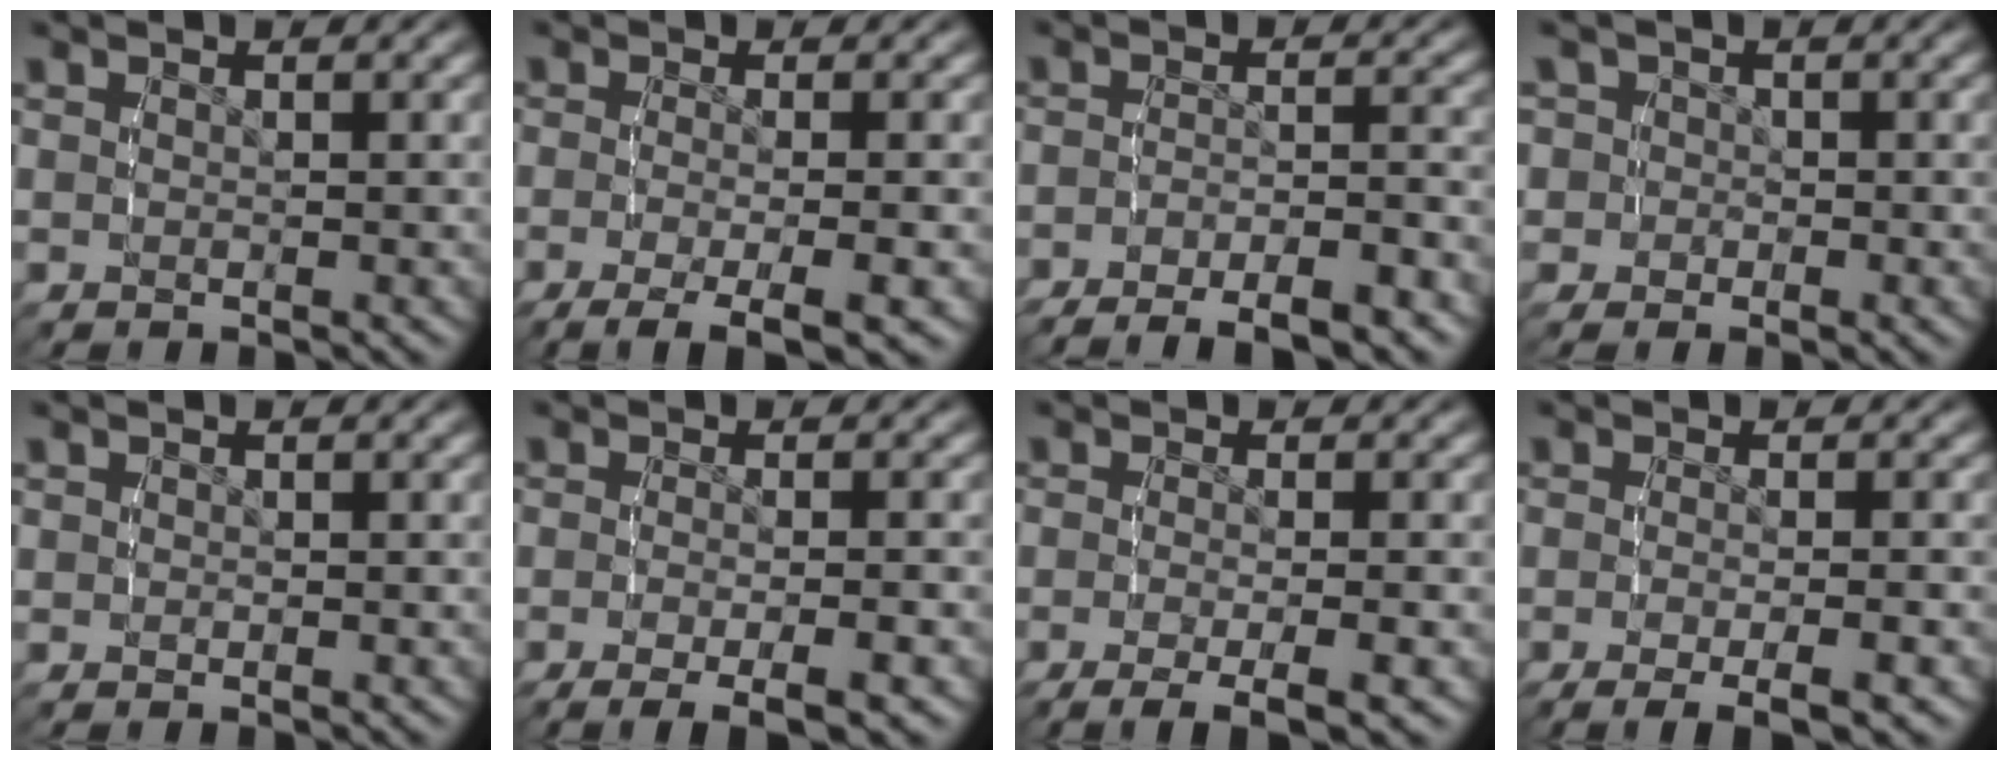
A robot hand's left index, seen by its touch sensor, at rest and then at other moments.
{"total": 6.6, "force": [-4.6, 2.0, 4.3], "torque": [-0.078, -0.029, -0.055]}
{"total": 7.7, "force": [-6.9, 2.3, 2.6], "torque": [-0.030, -0.011, -0.106]}
{"total": 3.8, "force": [-0.4, 3.8, 0.5], "torque": [-0.025, -0.006, -0.017]}
{"total": 0.0}
{"total": 5.8, "force": [-4.2, 1.4, 3.7], "torque": [-0.059, -0.015, -0.055]}
{"total": 5.9, "force": [-4.1, 1.6, 3.9], "torque": [-0.063, -0.019, -0.052]}
{"total": 5.2, "force": [-3.7, 1.1, 3.5], "torque": [-0.055, -0.012, -0.049]}